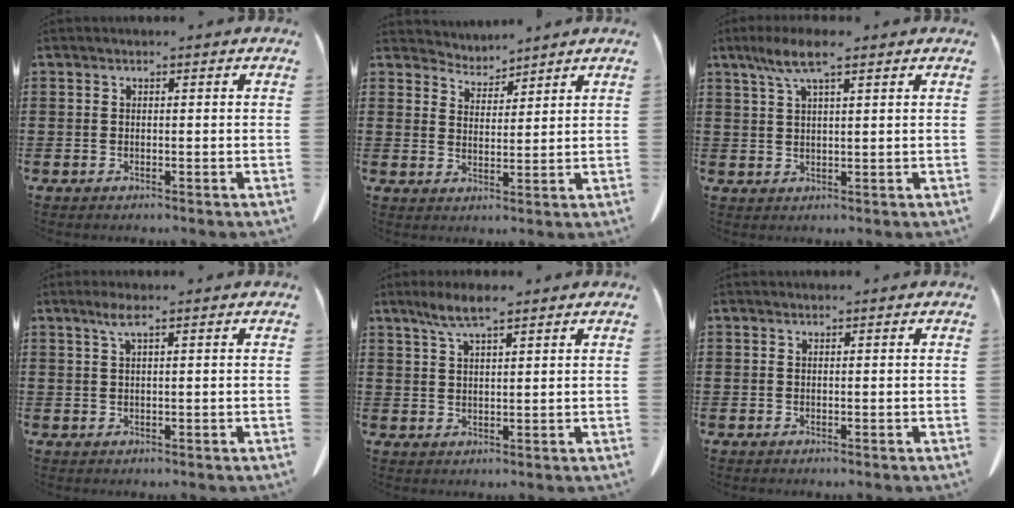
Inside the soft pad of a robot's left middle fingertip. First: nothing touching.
{"total": 3.5, "force": [3.4, 0.6, -0.6], "torque": [-0.005, -0.017, 0.062]}
{"total": 6.0, "force": [3.6, 1.1, 4.8], "torque": [-0.100, 0.004, 0.062]}
{"total": 2.3, "force": [1.1, 0.2, 2.0], "torque": [-0.042, 0.003, 0.018]}
{"total": 4.8, "force": [3.2, 0.8, 3.4], "torque": [-0.074, 0.003, 0.057]}
{"total": 0.0}